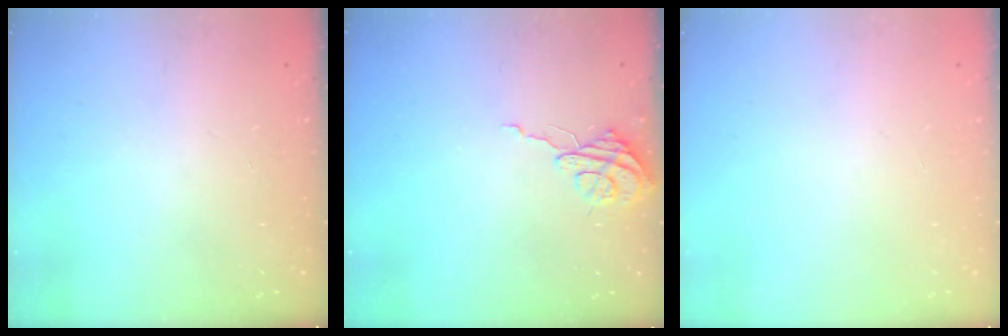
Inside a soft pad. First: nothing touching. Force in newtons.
{"total": 6.9, "press": 6.9, "slide": 0.6}
{"total": 0.0}